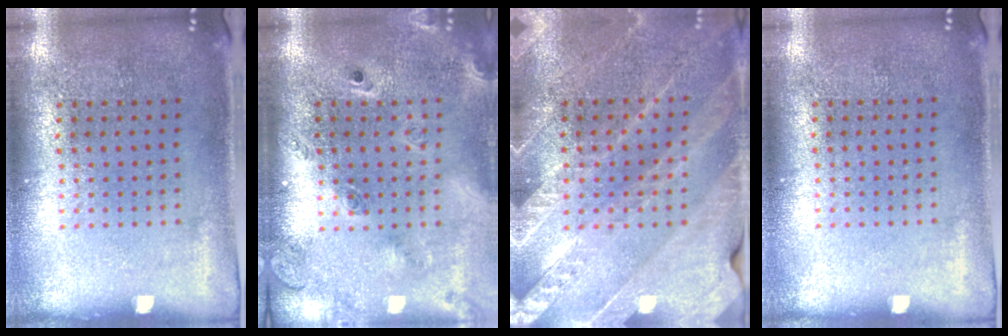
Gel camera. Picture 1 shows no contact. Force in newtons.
{"total": 2.5, "press": 1.8, "slide": 1.7}
{"total": 2.9, "press": 2.7, "slide": 0.9}
{"total": 0.0}